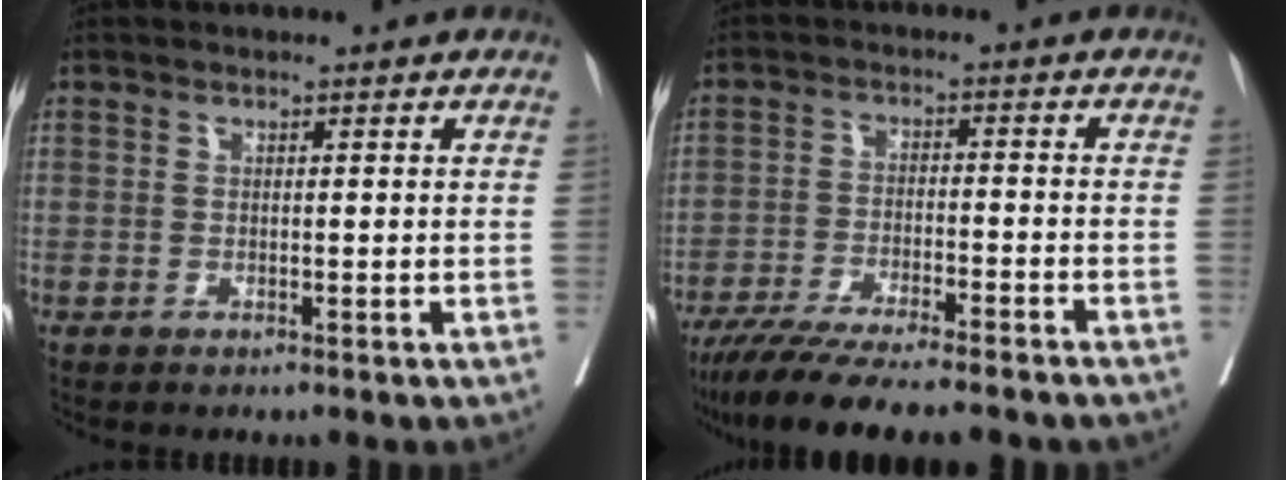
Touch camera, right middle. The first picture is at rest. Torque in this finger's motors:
{"motor_torque": [1.08, -1.06, 0.35, 0.15]}